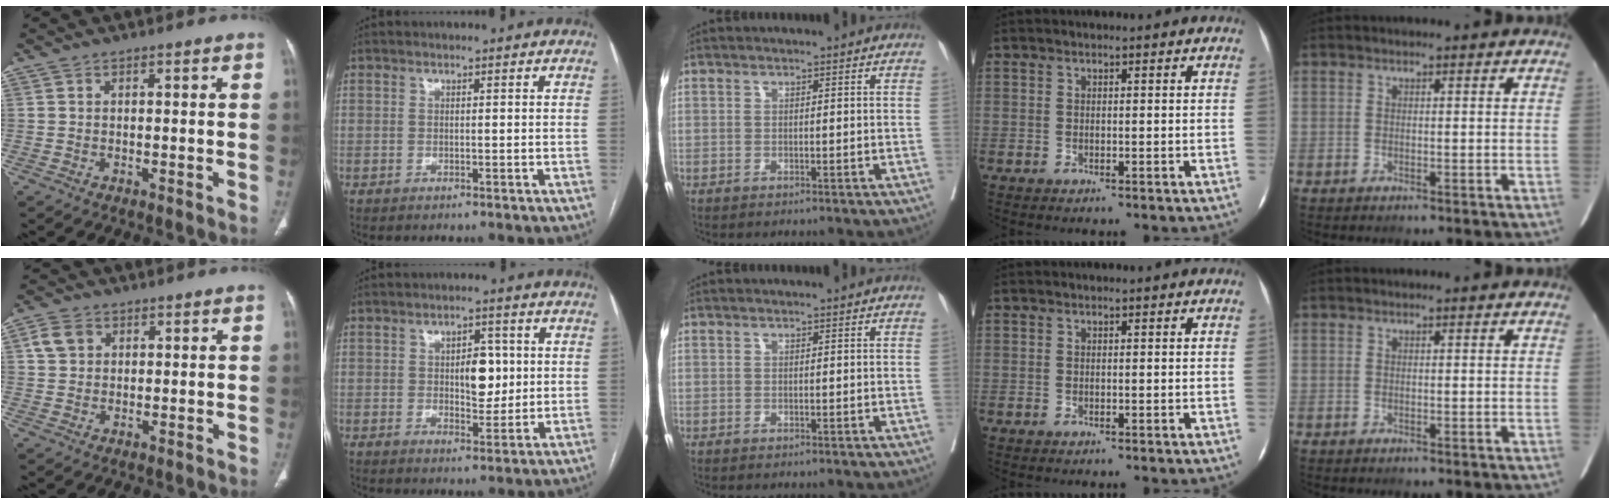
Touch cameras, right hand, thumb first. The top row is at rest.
{"thumb": {"total": 4.0, "force": [1.4, 3.2, 1.9], "torque": [-0.028, 0.003, 0.027]}, "index": {"total": 5.7, "force": [0.7, 3.0, 4.8], "torque": [-0.065, 0.007, 0.017]}}